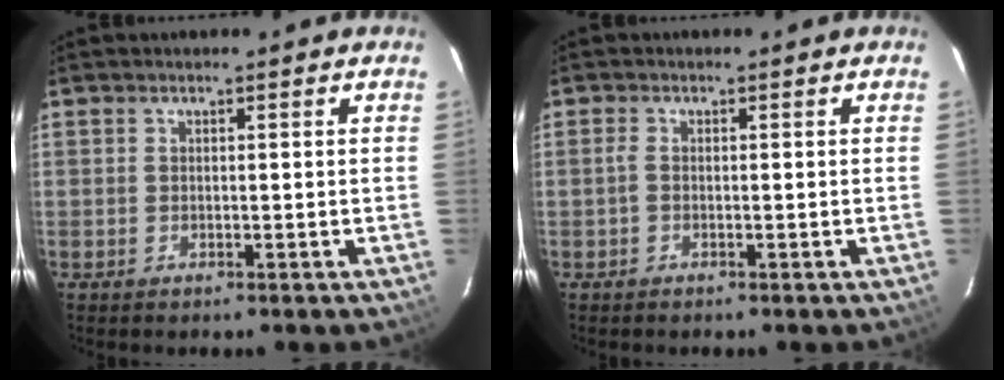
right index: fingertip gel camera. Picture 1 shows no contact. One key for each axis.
{"total": 0.9, "fx": -0.3, "fy": 0.2, "fz": 0.8, "tx": -0.018, "ty": 0.002, "tz": -0.008}